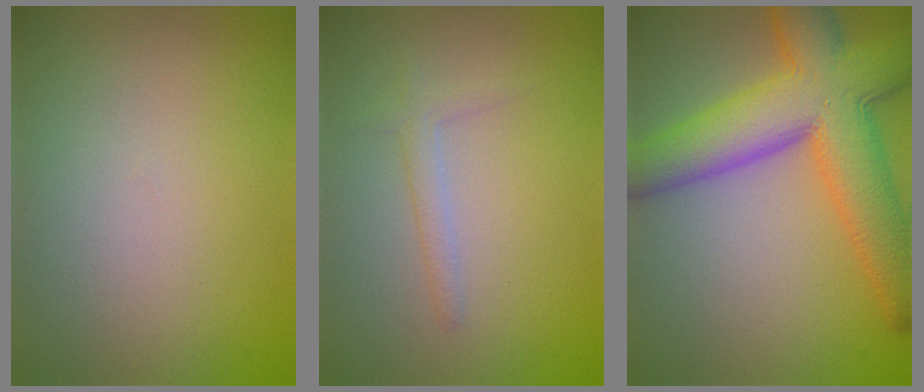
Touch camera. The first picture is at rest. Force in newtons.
{"total": 1.5, "press": 1.5, "slide": 0.1}
{"total": 11.8, "press": 11.8, "slide": 0.3}